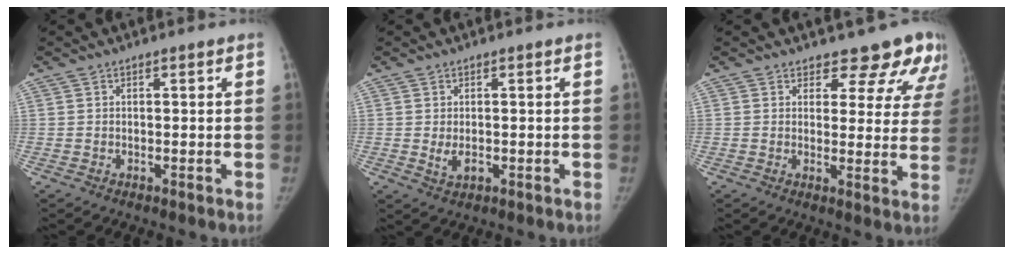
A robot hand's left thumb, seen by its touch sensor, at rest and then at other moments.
{"total": 2.7, "force": [-0.1, 1.7, 2.1], "torque": [-0.034, -0.007, 0.006]}
{"total": 11.8, "force": [10.0, 5.5, 3.1], "torque": [0.023, -0.059, 0.093]}